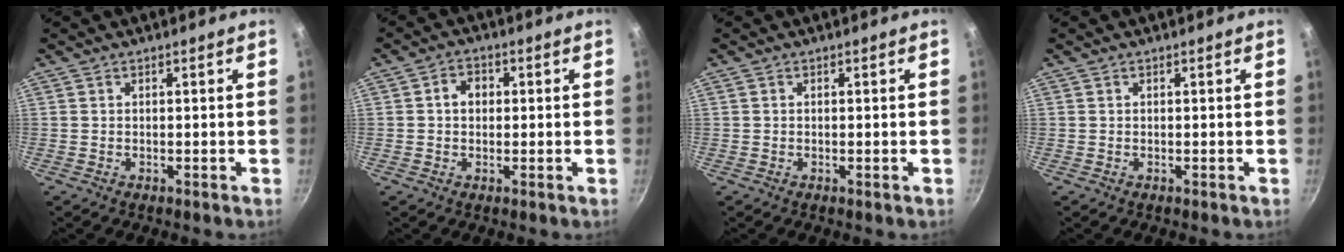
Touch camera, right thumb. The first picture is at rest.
{"total": 3.8, "force": [0.5, 3.0, 2.2], "torque": [-0.017, 0.007, 0.003]}
{"total": 0.0}
{"total": 0.0}